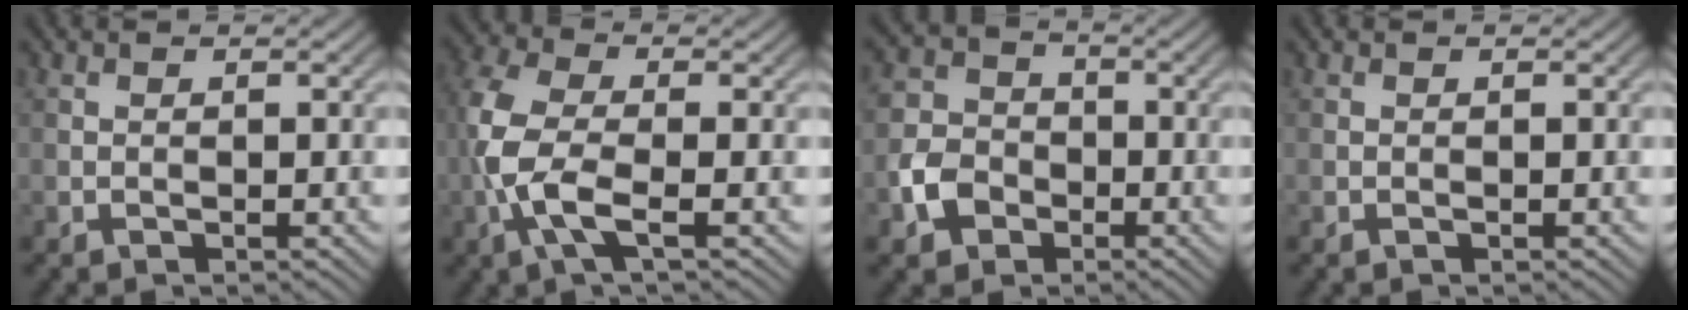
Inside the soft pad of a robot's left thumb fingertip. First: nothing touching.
{"total": 7.6, "force": [-1.9, 3.0, 6.7], "torque": [-0.170, 0.009, -0.051]}
{"total": 5.6, "force": [-2.3, 4.5, 2.4], "torque": [-0.062, 0.000, -0.058]}
{"total": 0.0}